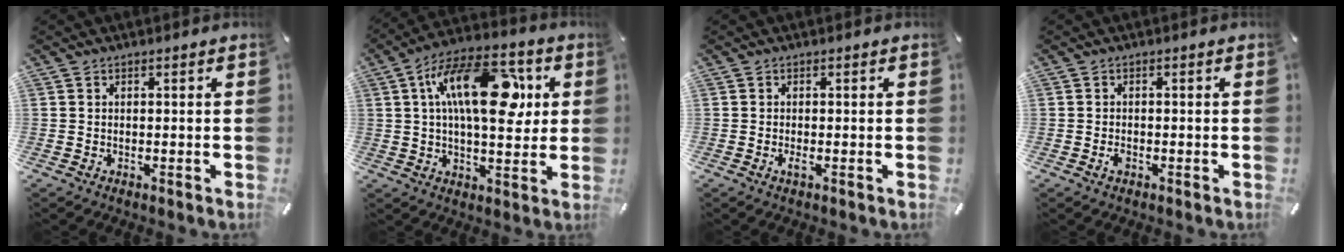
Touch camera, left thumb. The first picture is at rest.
{"total": 20.1, "force": [5.6, 10.3, 16.3], "torque": [-0.272, -0.002, 0.086]}
{"total": 1.3, "force": [-0.4, 0.3, 1.2], "torque": [-0.022, -0.003, -0.006]}
{"total": 1.4, "force": [-0.5, 0.8, 1.0], "torque": [-0.020, 0.001, -0.010]}